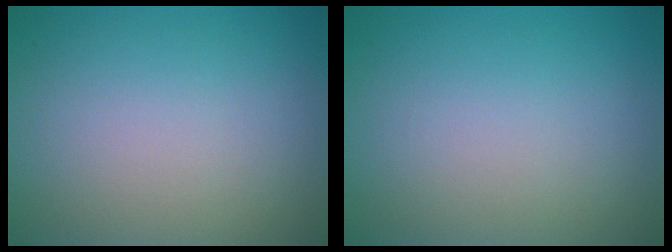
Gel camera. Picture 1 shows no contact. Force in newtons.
{"total": 0.0}